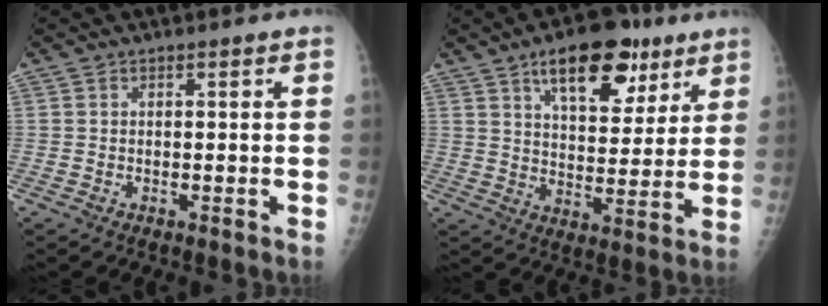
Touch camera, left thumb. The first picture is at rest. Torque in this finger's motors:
{"motor_torque": [2.13, 1.66, 1.51, -1.24, 0.18]}